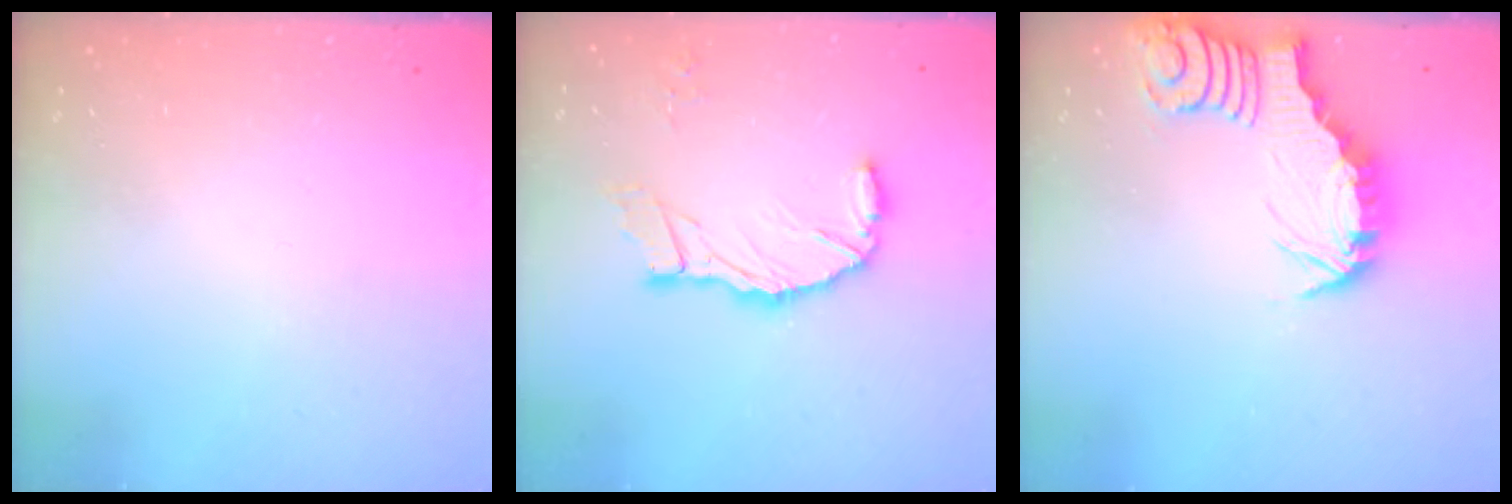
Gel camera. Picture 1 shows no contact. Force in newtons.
{"total": 12.5, "press": 12.3, "slide": 1.8}
{"total": 2.6, "press": 2.6, "slide": 0.2}